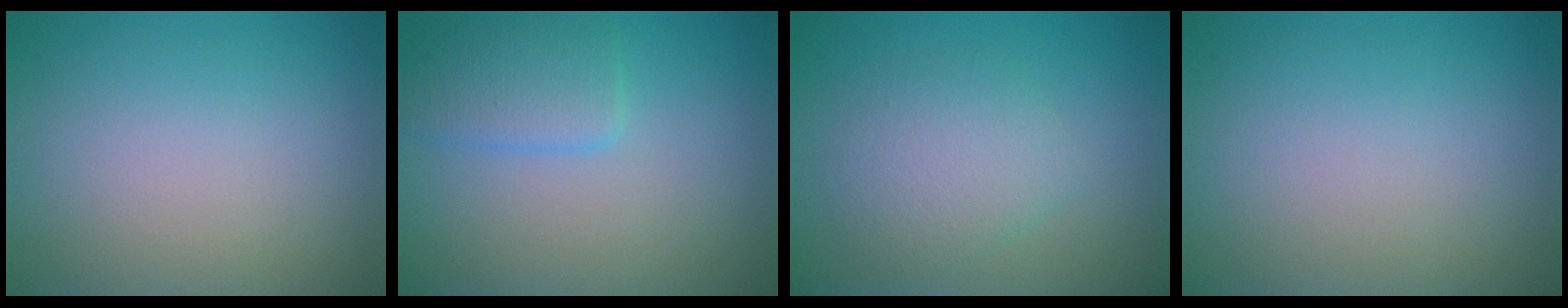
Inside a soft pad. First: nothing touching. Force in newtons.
{"total": 2.8, "press": 2.8, "slide": 0.1}
{"total": 3.1, "press": 3.1, "slide": 0.0}
{"total": 0.0}